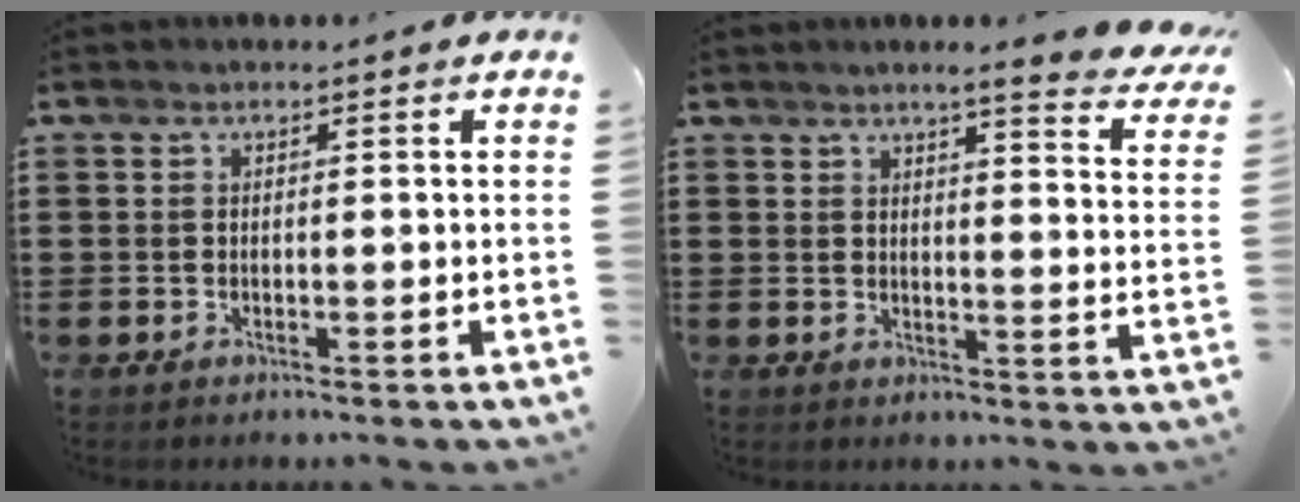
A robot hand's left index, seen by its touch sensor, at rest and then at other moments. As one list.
[{"total": 5.0, "force": [4.1, -0.7, 2.8], "torque": [-0.062, -0.026, 0.065]}]